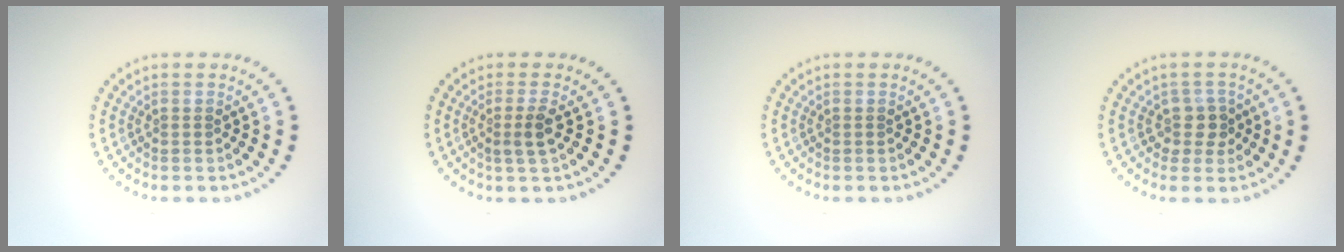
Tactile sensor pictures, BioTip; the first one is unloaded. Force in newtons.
{"total": 1.8, "press": 1.5, "slide": 1.0}
{"total": 0.0}
{"total": 2.3, "press": 1.8, "slide": 1.5}